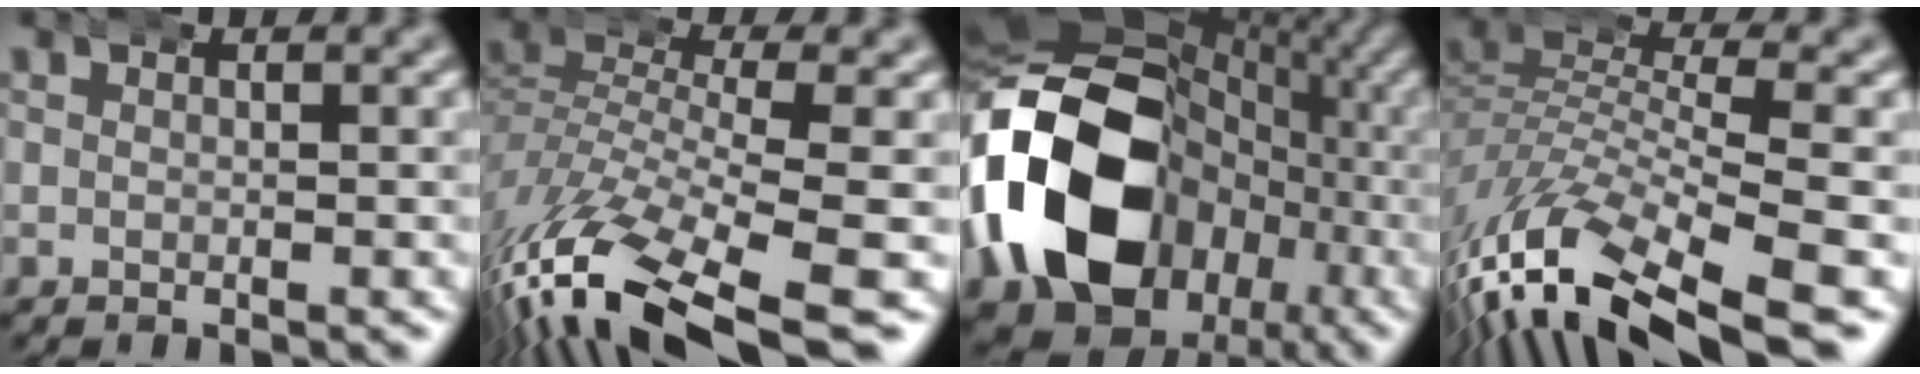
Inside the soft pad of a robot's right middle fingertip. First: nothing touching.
{"total": 12.3, "force": [-7.7, 4.8, 8.2], "torque": [-0.190, -0.056, -0.093]}
{"total": 21.3, "force": [-1.1, 15.7, 14.3], "torque": [-0.244, -0.031, -0.015]}
{"total": 10.8, "force": [-5.0, 5.0, 8.1], "torque": [-0.176, -0.041, -0.055]}